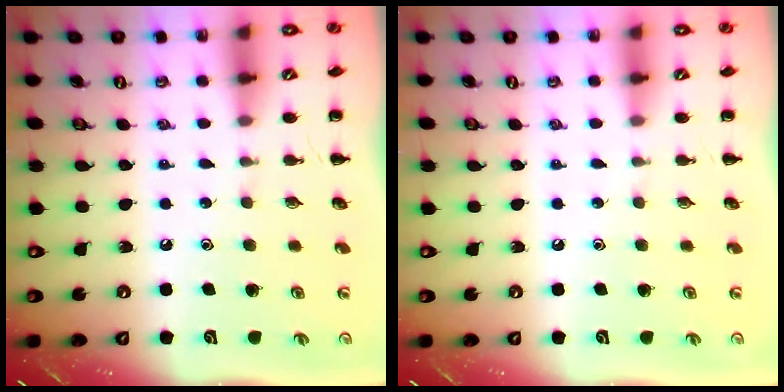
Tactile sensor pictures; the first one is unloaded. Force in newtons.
{"total": 0.0}